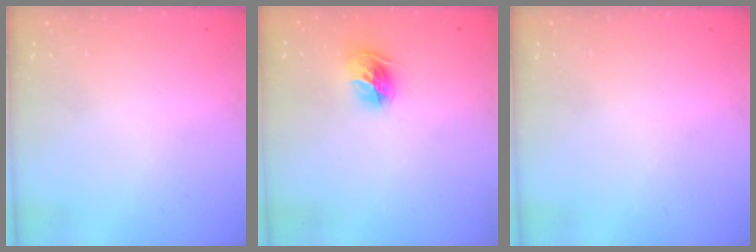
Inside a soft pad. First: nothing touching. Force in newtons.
{"total": 11.1, "press": 11.1, "slide": 0.9}
{"total": 0.0}